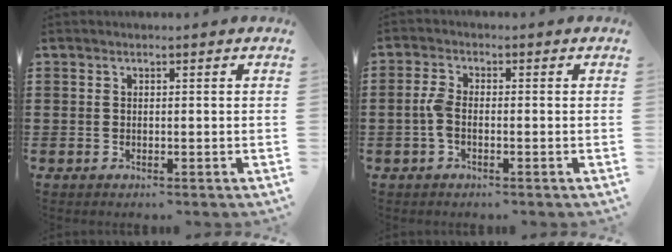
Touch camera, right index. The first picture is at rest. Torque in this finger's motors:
{"motor_torque": [1.19, -0.20, 0.40, 0.11]}